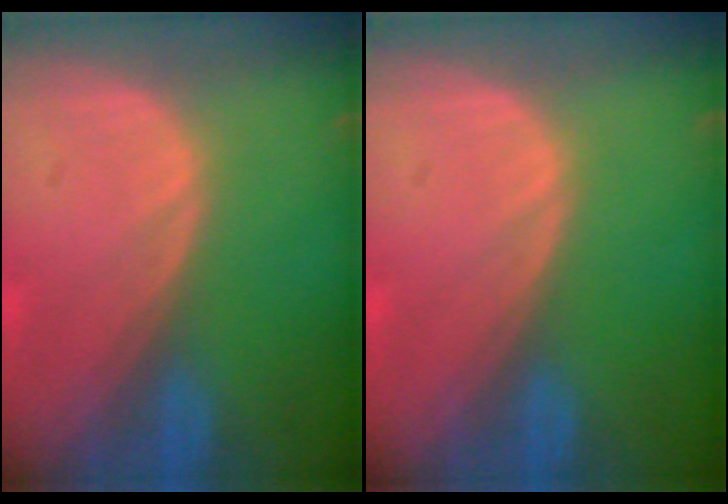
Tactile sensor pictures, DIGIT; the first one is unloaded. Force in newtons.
{"total": 0.0}